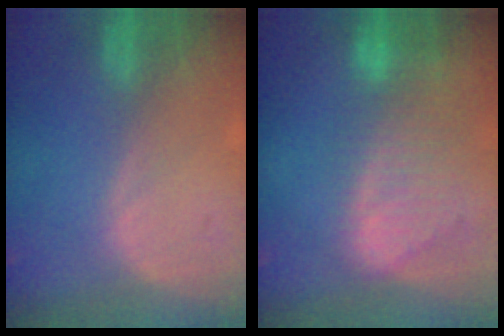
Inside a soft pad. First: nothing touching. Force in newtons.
{"total": 9.3, "press": 8.1, "slide": 4.4}